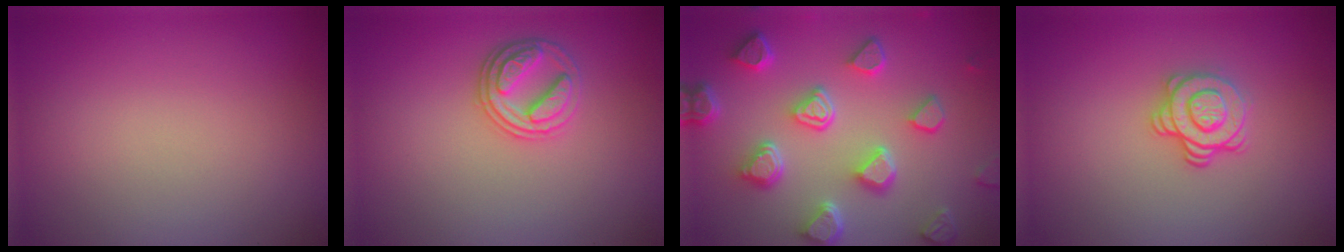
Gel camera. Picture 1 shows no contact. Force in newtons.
{"total": 2.9, "press": 2.8, "slide": 0.7}
{"total": 6.7, "press": 5.4, "slide": 4.0}
{"total": 2.9, "press": 2.5, "slide": 1.4}